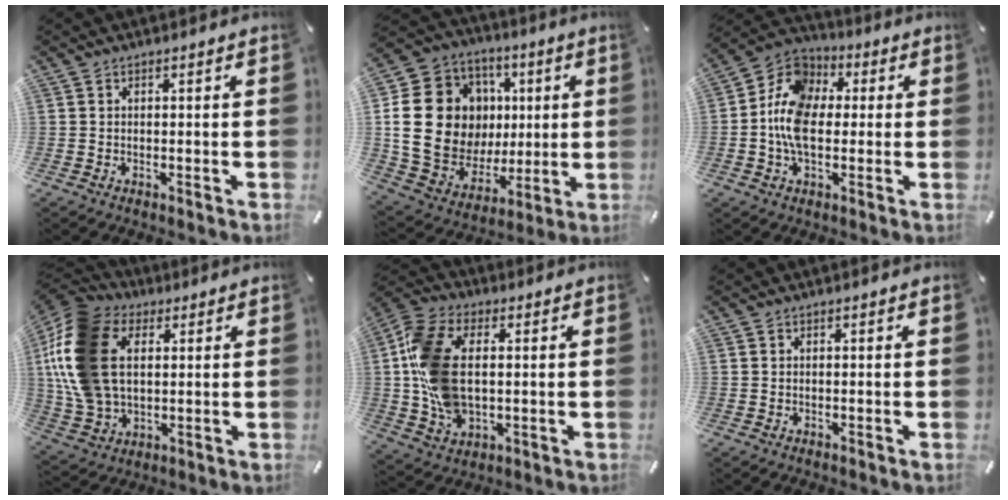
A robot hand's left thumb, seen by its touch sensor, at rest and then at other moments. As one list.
[{"total": 22.9, "force": [3.9, 19.3, 11.7], "torque": [-0.224, -0.021, 0.097]}, {"total": 11.2, "force": [-1.7, 8.1, 7.5], "torque": [-0.173, 0.018, -0.034]}, {"total": 20.2, "force": [3.7, 14.5, 13.5], "torque": [-0.319, 0.003, 0.068]}, {"total": 15.0, "force": [0.9, 9.9, 11.2], "torque": [-0.257, 0.006, 0.022]}, {"total": 0.0}]